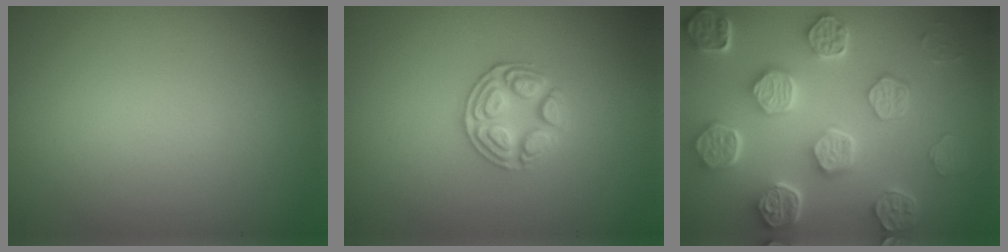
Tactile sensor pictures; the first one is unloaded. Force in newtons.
{"total": 3.4, "press": 3.0, "slide": 1.5}
{"total": 8.5, "press": 6.4, "slide": 5.6}